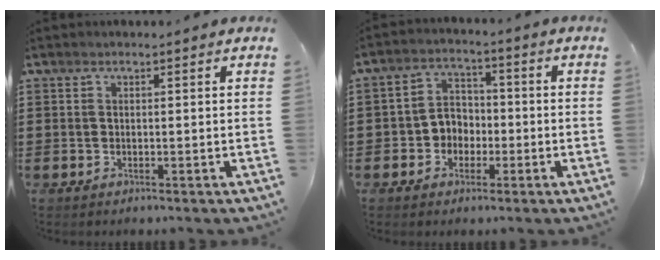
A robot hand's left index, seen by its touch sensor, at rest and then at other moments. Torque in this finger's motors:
{"motor_torque": [0.29, 0.20, 0.28, 0.02]}